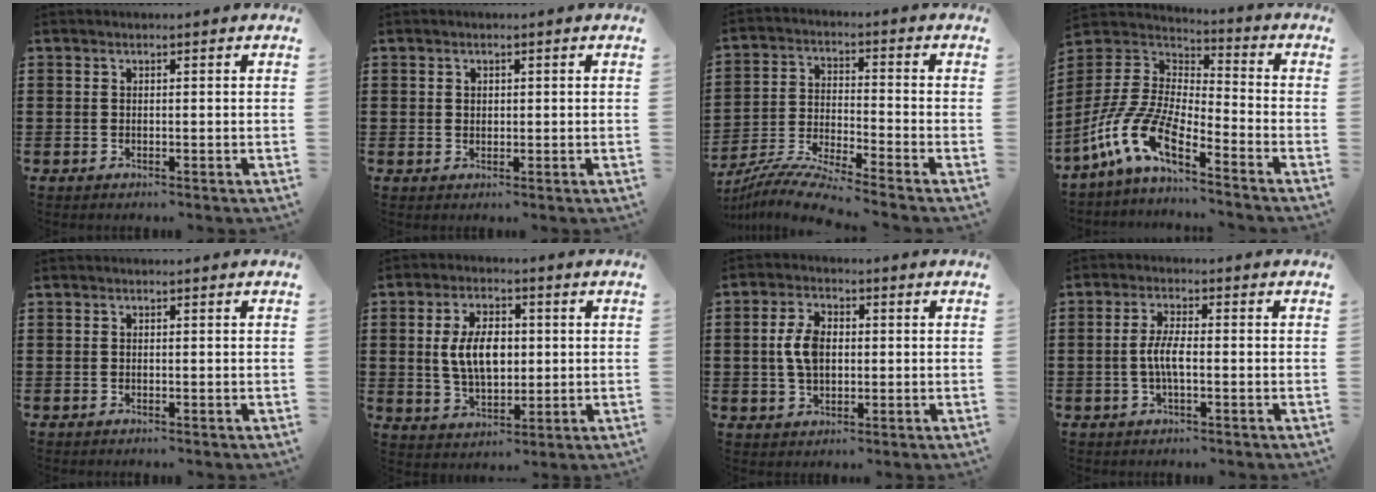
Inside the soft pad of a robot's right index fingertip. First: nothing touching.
{"total": 0.9, "force": [0.5, 0.7, 0.3], "torque": [-0.007, 0.003, 0.009]}
{"total": 6.7, "force": [-6.4, -0.6, 1.9], "torque": [-0.053, -0.013, -0.131]}
{"total": 10.5, "force": [-7.5, 3.1, 6.7], "torque": [-0.182, -0.012, -0.162]}
{"total": 0.0}
{"total": 7.9, "force": [0.6, 4.6, 6.3], "torque": [-0.124, 0.005, 0.004]}
{"total": 5.6, "force": [0.2, 3.5, 4.4], "torque": [-0.104, 0.008, -0.002]}
{"total": 4.1, "force": [-0.7, 1.1, 3.9], "torque": [-0.091, -0.004, -0.022]}